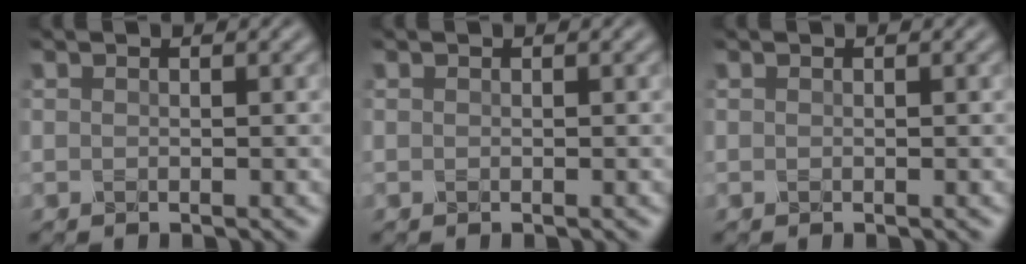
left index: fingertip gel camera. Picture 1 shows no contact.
{"total": 0.0}
{"total": 0.0}